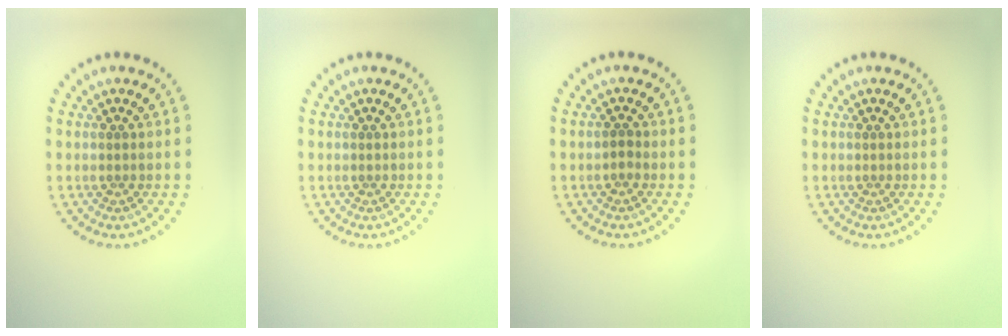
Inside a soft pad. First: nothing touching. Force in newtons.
{"total": 0.0}
{"total": 0.7, "press": 0.6, "slide": 0.2}
{"total": 0.0}